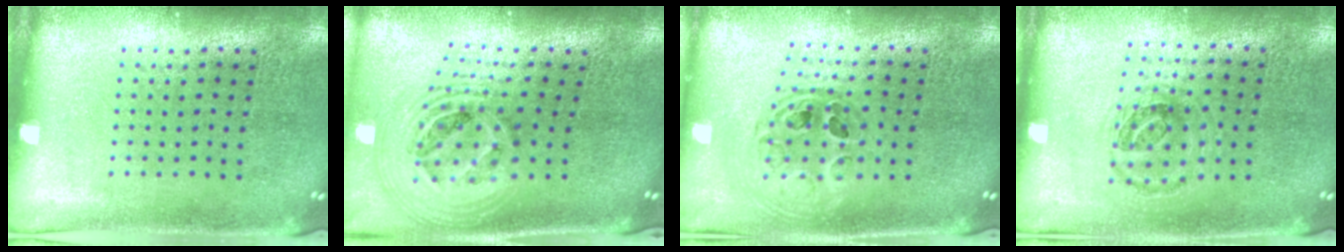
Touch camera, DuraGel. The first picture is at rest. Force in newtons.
{"total": 2.7, "press": 1.9, "slide": 1.9}
{"total": 1.0, "press": 0.9, "slide": 0.3}
{"total": 1.0, "press": 0.9, "slide": 0.3}